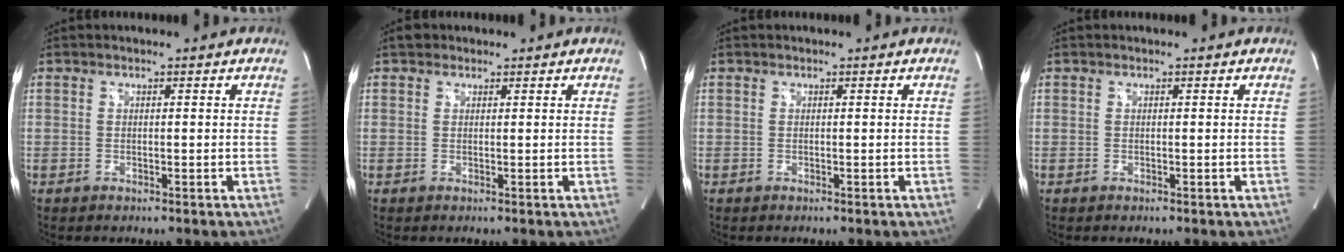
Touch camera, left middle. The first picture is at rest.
{"total": 1.2, "force": [0.9, 0.9, 0.2], "torque": [-0.001, 0.012, 0.011]}
{"total": 0.0}
{"total": 0.0}